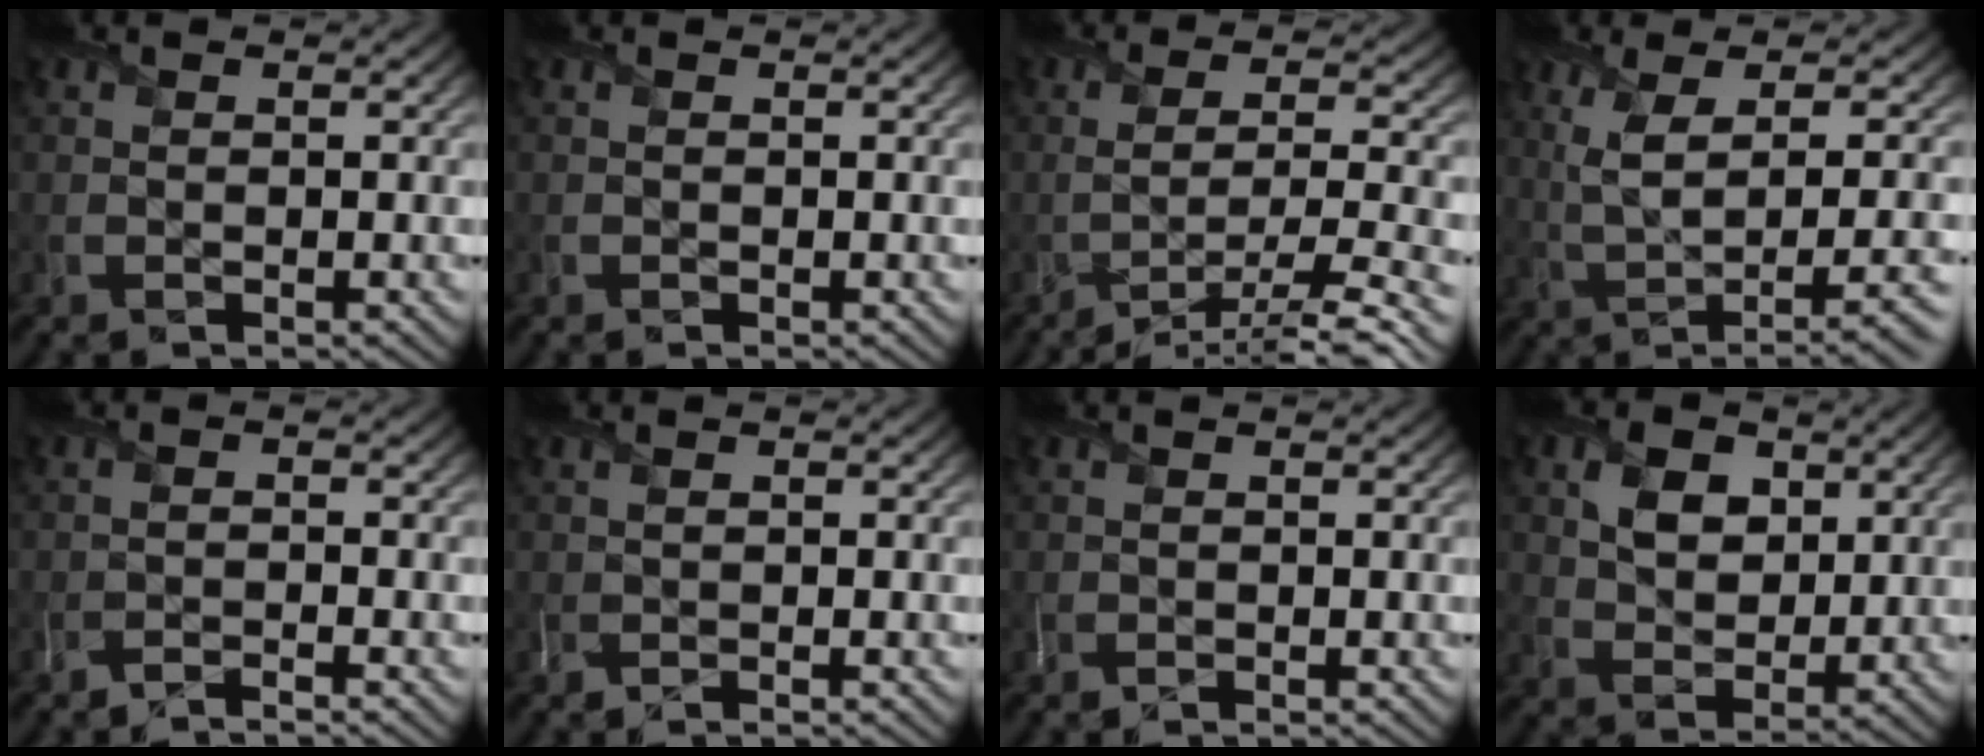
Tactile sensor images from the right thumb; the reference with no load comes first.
{"total": 0.0}
{"total": 9.5, "force": [-5.3, 2.0, 7.7], "torque": [-0.124, 0.001, -0.083]}
{"total": 8.3, "force": [0.8, 2.5, 7.9], "torque": [-0.124, 0.010, 0.015]}
{"total": 1.5, "force": [-1.3, -0.1, 0.7], "torque": [-0.011, 0.001, -0.034]}
{"total": 0.5, "force": [-0.1, 0.1, 0.5], "torque": [-0.013, 0.005, -0.003]}
{"total": 0.0}
{"total": 6.2, "force": [2.5, 4.3, 3.7], "torque": [-0.081, -0.005, 0.041]}